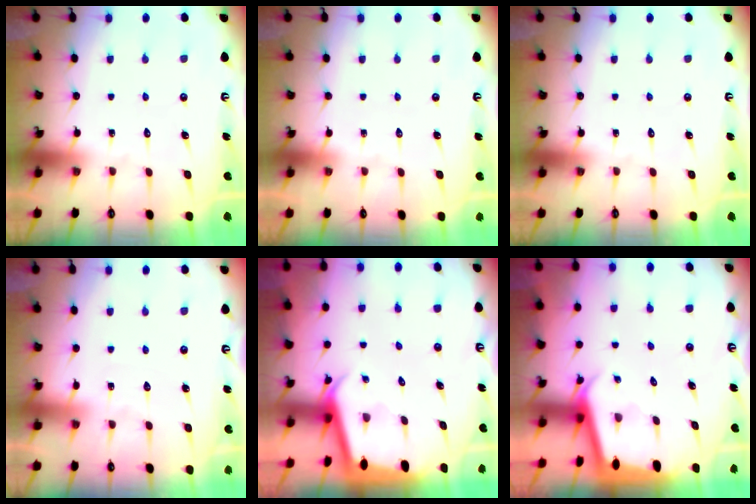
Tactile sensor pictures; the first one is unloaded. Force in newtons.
{"total": 0.0}
{"total": 0.0}
{"total": 2.0, "press": 2.0, "slide": 0.3}
{"total": 2.0, "press": 2.0, "slide": 0.0}
{"total": 2.0, "press": 2.0, "slide": 0.1}